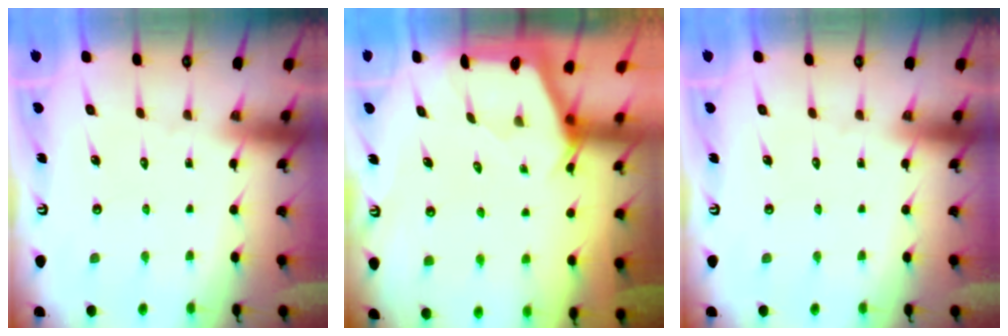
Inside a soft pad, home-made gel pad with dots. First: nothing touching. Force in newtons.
{"total": 2.1, "press": 2.1, "slide": 0.3}
{"total": 0.0}